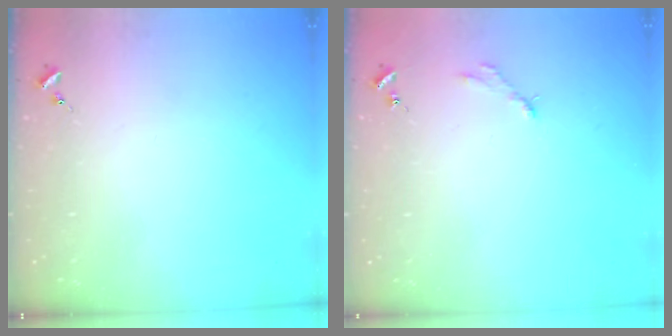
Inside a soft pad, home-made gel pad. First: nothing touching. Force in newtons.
{"total": 2.8, "press": 2.8, "slide": 0.4}